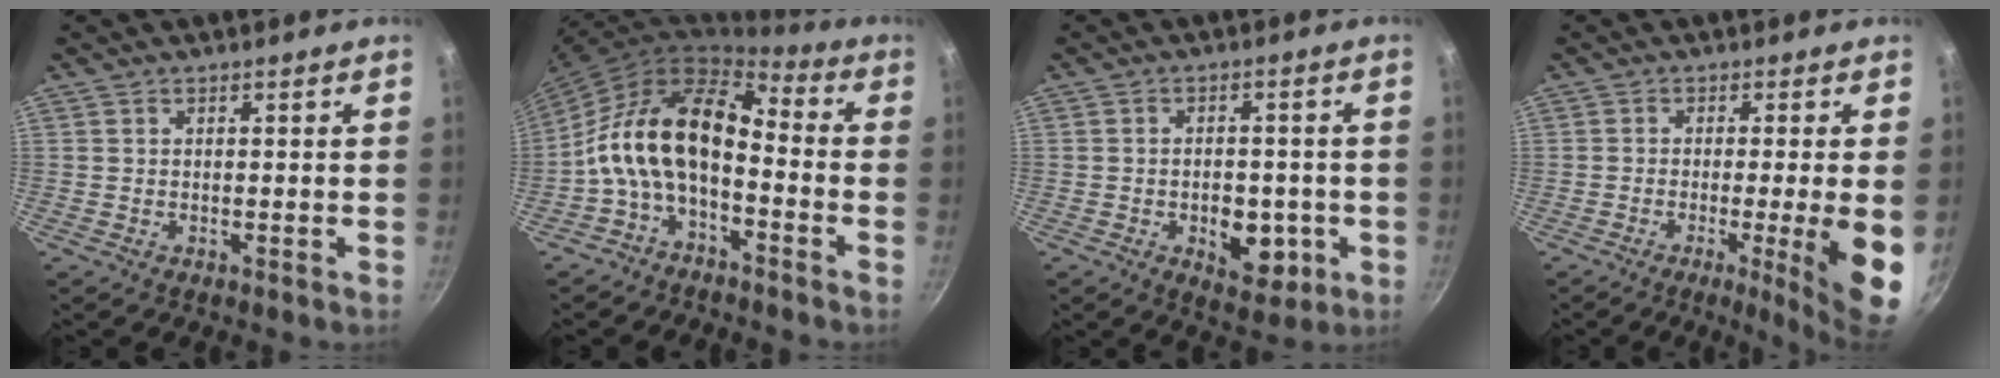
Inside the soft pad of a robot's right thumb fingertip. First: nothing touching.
{"total": 14.7, "force": [-3.7, 8.1, 11.7], "torque": [-0.203, 0.058, -0.085]}
{"total": 8.6, "force": [-2.4, 5.4, 6.3], "torque": [-0.055, 0.002, -0.025]}
{"total": 10.0, "force": [-2.2, 0.6, 9.8], "torque": [-0.135, -0.005, -0.029]}